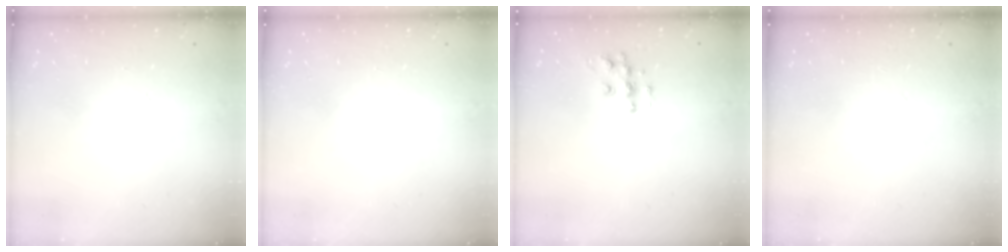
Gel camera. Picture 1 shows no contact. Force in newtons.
{"total": 0.0}
{"total": 7.3, "press": 7.3, "slide": 0.2}
{"total": 0.0}